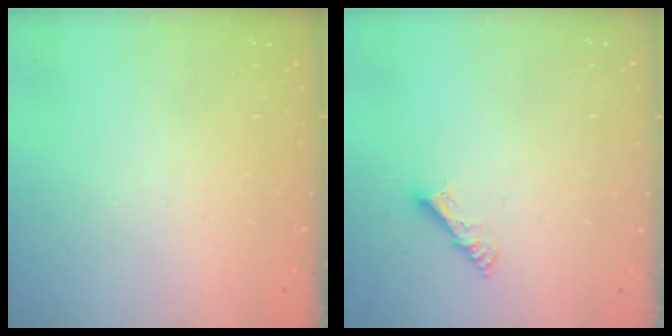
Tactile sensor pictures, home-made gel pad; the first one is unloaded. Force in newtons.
{"total": 4.9, "press": 4.8, "slide": 0.4}